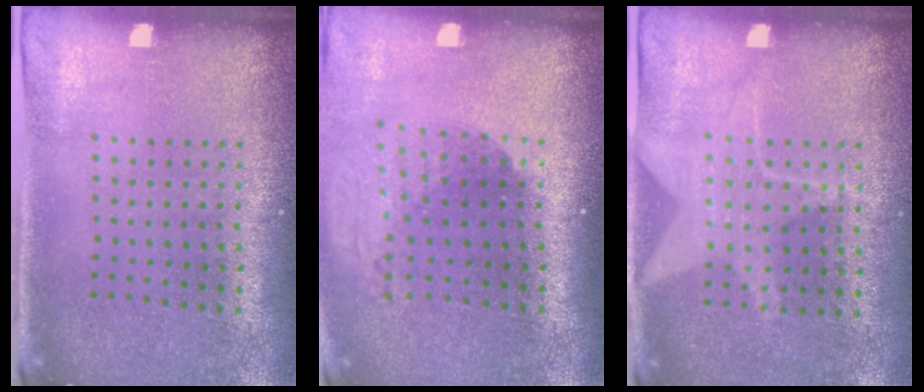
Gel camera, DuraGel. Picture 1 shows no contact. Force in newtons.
{"total": 2.0, "press": 1.5, "slide": 1.3}
{"total": 1.2, "press": 1.2, "slide": 0.1}